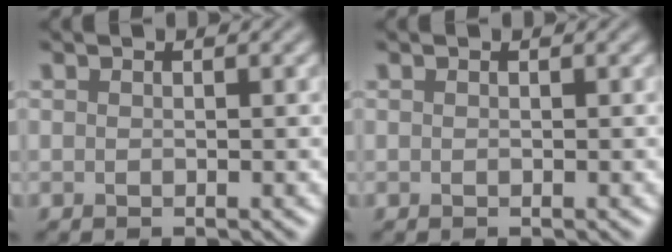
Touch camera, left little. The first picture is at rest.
{"total": 0.0}